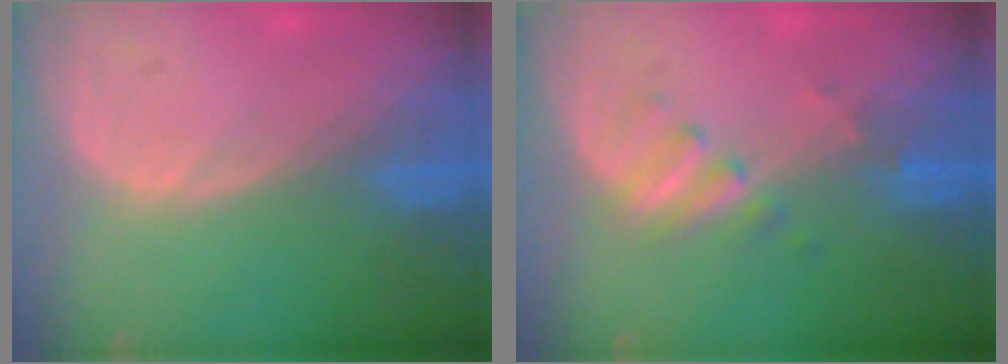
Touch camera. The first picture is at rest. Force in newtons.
{"total": 3.2, "press": 3.2, "slide": 0.4}